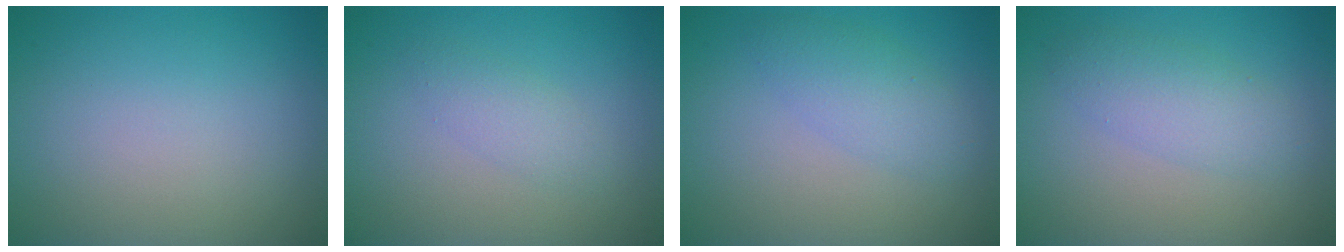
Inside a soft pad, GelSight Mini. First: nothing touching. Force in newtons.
{"total": 1.7, "press": 1.7, "slide": 0.1}
{"total": 2.7, "press": 2.7, "slide": 0.0}
{"total": 2.9, "press": 2.9, "slide": 0.1}